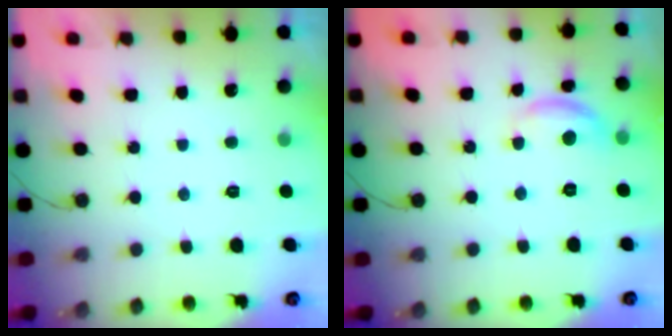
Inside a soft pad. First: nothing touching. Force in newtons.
{"total": 9.5, "press": 9.5, "slide": 0.4}